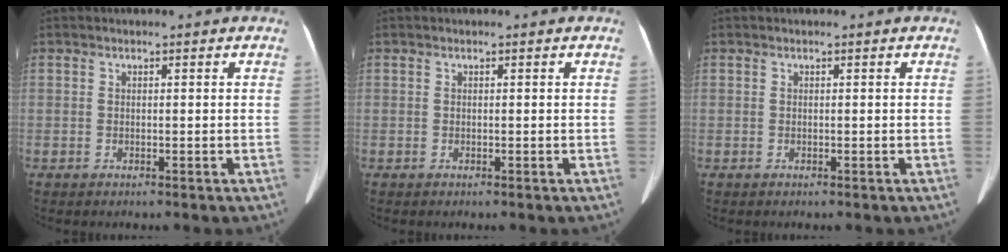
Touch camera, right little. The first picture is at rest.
{"total": 0.0}
{"total": 0.0}